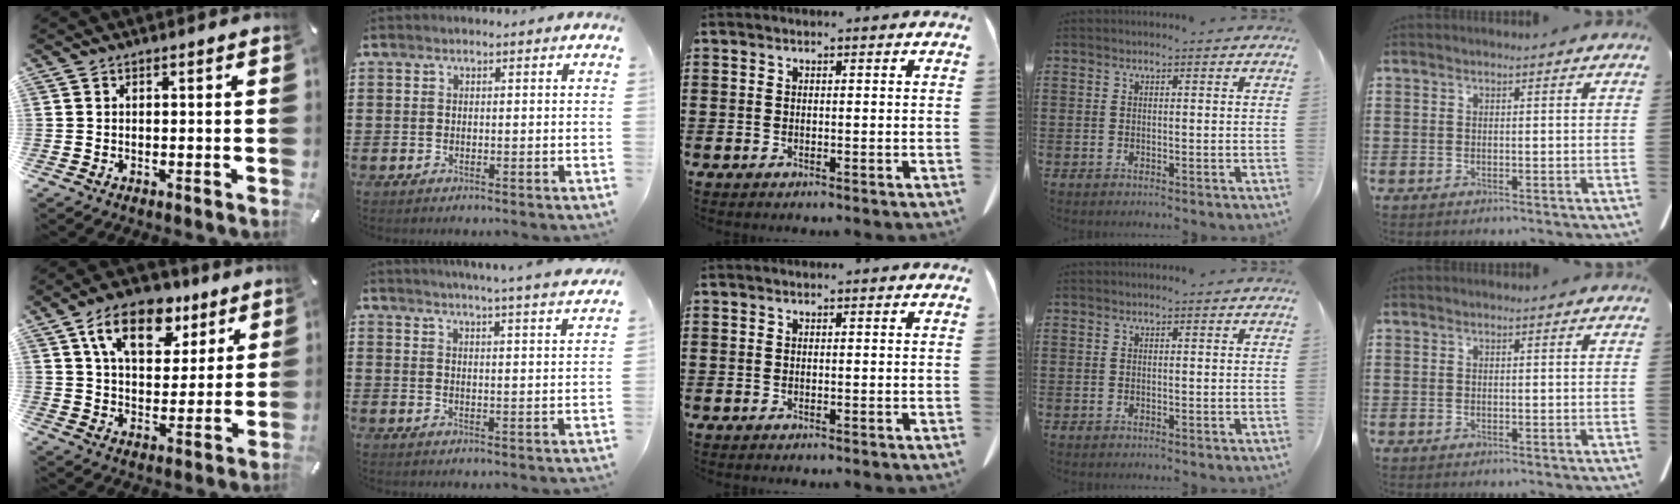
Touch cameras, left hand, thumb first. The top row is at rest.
{"thumb": {"total": 14.7, "force": [8.5, 8.5, 8.5], "torque": [-0.137, -0.025, 0.151]}, "index": {"total": 4.3, "force": [4.0, -1.1, 1.0], "torque": [-0.033, -0.024, 0.068]}}